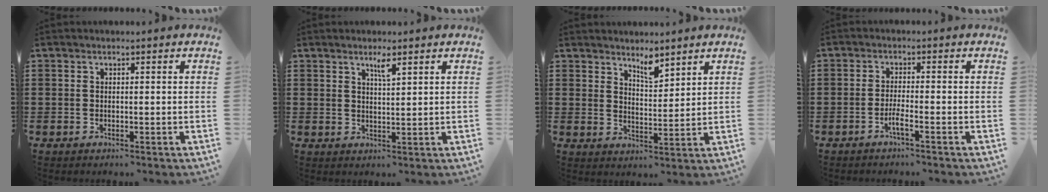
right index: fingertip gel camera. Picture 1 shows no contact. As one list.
[{"total": 2.4, "force": [1.6, 0.3, 1.8], "torque": [-0.030, -0.002, 0.025]}, {"total": 3.9, "force": [3.4, 0.9, 1.5], "torque": [-0.029, -0.008, 0.061]}, {"total": 2.6, "force": [-1.6, 0.0, 2.0], "torque": [-0.043, -0.004, -0.031]}]